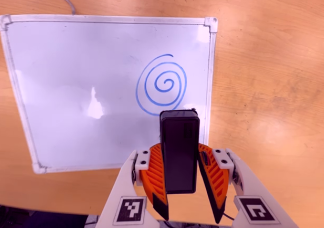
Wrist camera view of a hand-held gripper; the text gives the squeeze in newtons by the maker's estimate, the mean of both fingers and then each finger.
{"total": 6.2, "left": 6.4, "right": 6.0}